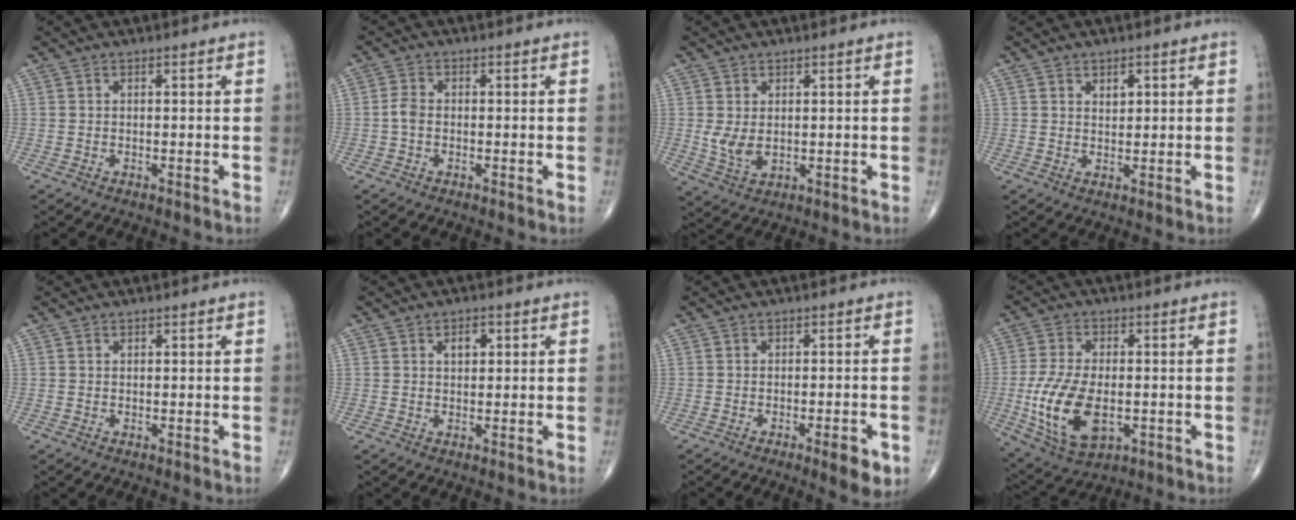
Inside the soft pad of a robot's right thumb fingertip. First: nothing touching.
{"total": 2.3, "force": [-0.5, 1.5, 1.6], "torque": [-0.032, 0.006, -0.015]}
{"total": 4.5, "force": [0.5, 2.8, 3.5], "torque": [-0.062, -0.010, 0.020]}
{"total": 2.2, "force": [1.0, 1.4, 1.4], "torque": [-0.011, -0.006, 0.018]}
{"total": 0.0}
{"total": 2.7, "force": [1.0, 1.7, 1.9], "torque": [-0.016, -0.001, 0.013]}
{"total": 5.3, "force": [-2.4, 1.4, 4.5], "torque": [-0.048, 0.000, -0.028]}
{"total": 14.4, "force": [-2.7, 7.8, 11.7], "torque": [-0.229, -0.007, -0.037]}